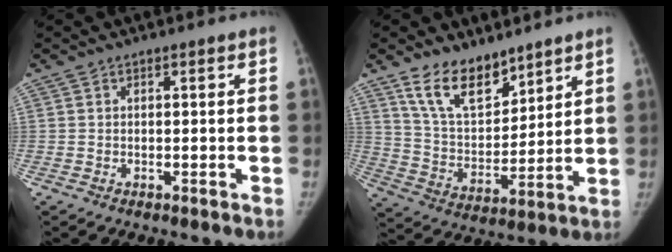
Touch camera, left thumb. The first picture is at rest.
{"total": 12.9, "force": [9.4, 6.4, 6.2], "torque": [-0.074, -0.065, 0.183]}